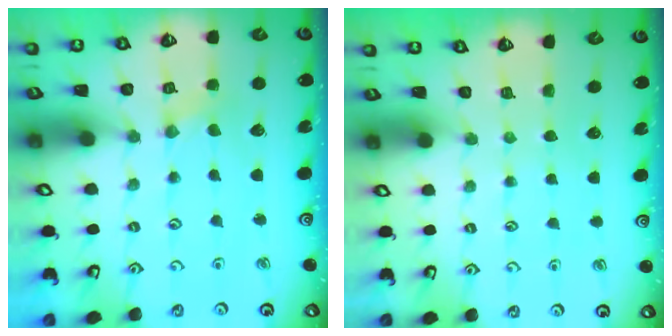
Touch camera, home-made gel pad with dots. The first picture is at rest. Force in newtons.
{"total": 0.0}